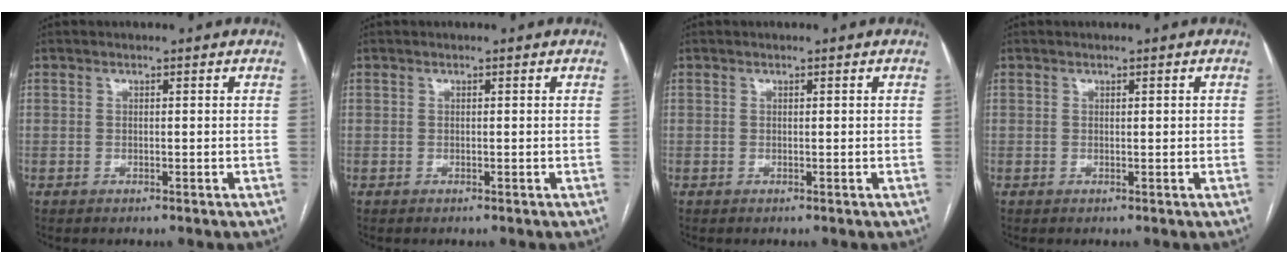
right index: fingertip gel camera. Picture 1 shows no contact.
{"total": 0.0}
{"total": 0.0}
{"total": 0.6, "force": [0.1, 0.2, 0.6], "torque": [-0.010, 0.001, 0.003]}